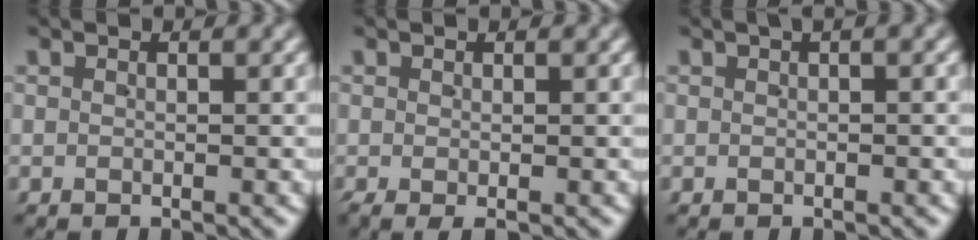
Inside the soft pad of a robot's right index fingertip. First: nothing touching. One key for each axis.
{"total": 1.2, "fx": -0.7, "fy": 0.2, "fz": 0.9, "tx": -0.015, "ty": -0.008, "tz": -0.005}
{"total": 1.0, "fx": 0.3, "fy": 0.3, "fz": 0.8, "tx": -0.009, "ty": 0.012, "tz": 0.001}